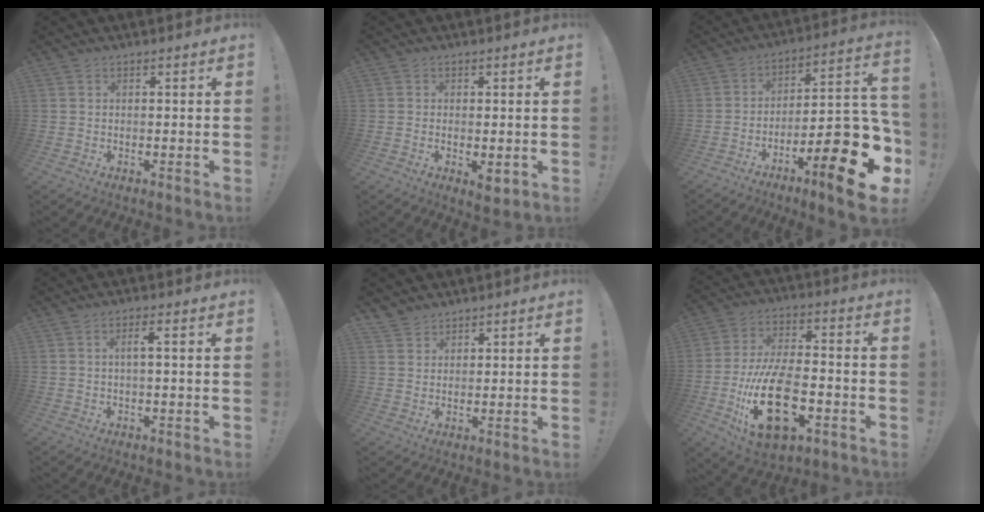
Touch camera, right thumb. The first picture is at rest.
{"total": 2.8, "force": [-0.5, 1.2, 2.5], "torque": [-0.028, -0.001, -0.005]}
{"total": 21.3, "force": [-10.1, 5.4, 17.9], "torque": [-0.241, 0.057, -0.157]}
{"total": 2.9, "force": [0.0, 0.1, 2.8], "torque": [-0.064, 0.007, -0.003]}
{"total": 3.3, "force": [2.9, 1.6, 0.1], "torque": [0.000, -0.020, 0.055]}
{"total": 23.2, "force": [-7.2, 12.3, 18.3], "torque": [-0.354, 0.038, -0.108]}